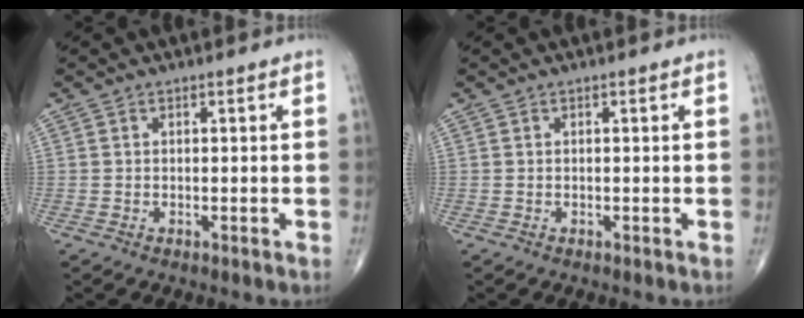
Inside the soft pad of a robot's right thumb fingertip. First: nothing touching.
{"total": 0.0}